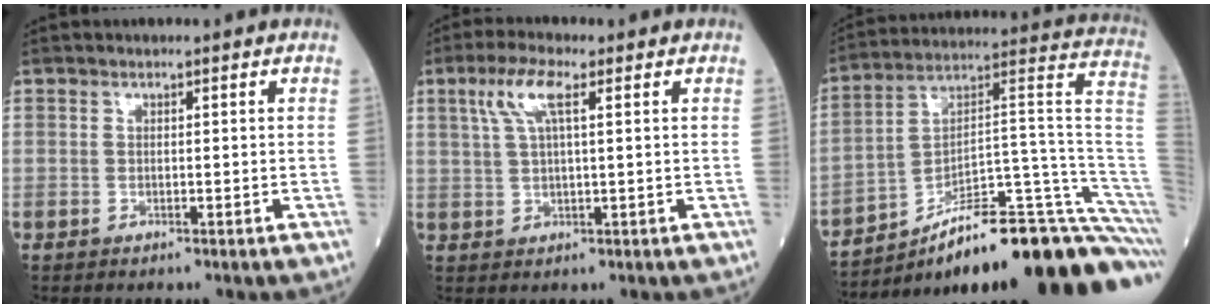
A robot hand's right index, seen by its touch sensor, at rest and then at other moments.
{"total": 5.4, "force": [2.4, 1.1, 4.7], "torque": [-0.105, 0.018, 0.054]}
{"total": 27.0, "force": [-20.1, 1.9, 18.0], "torque": [-0.142, 0.043, -0.293]}